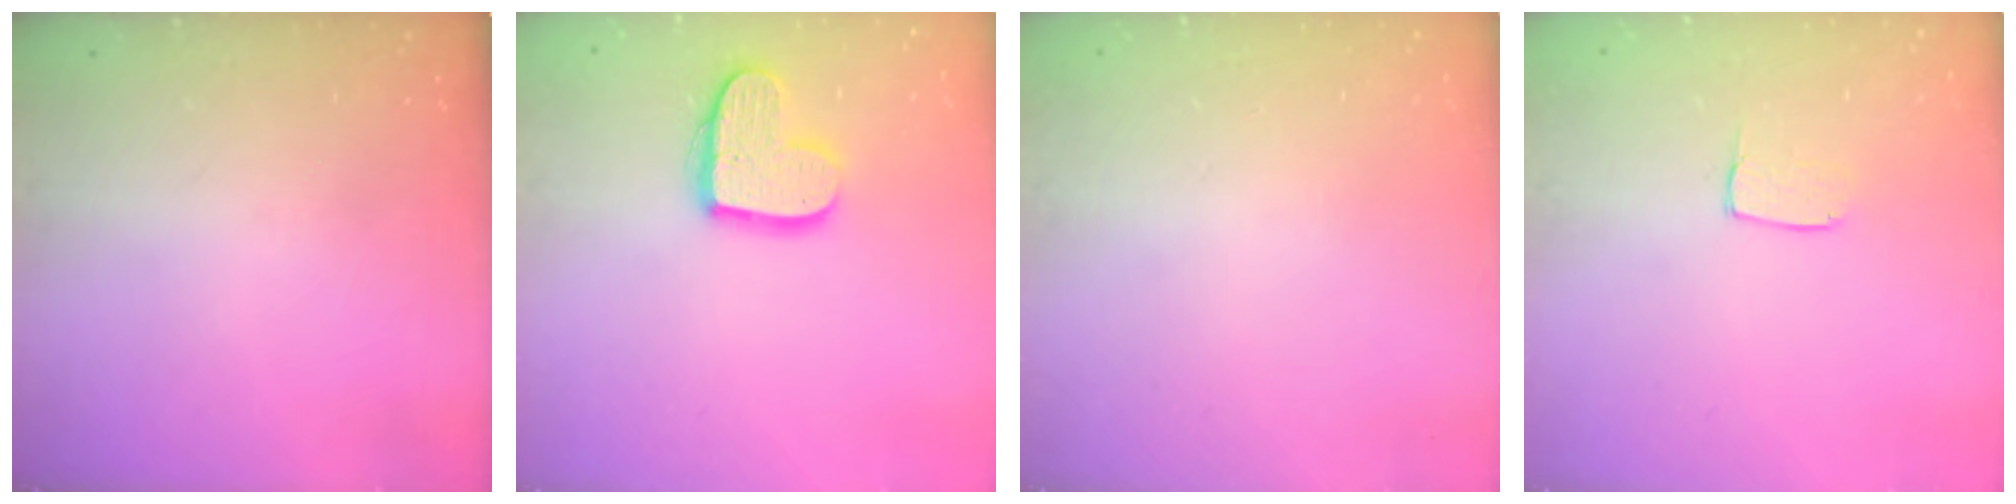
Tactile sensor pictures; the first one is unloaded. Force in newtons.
{"total": 14.5, "press": 14.5, "slide": 1.0}
{"total": 0.0}
{"total": 4.4, "press": 4.4, "slide": 0.3}